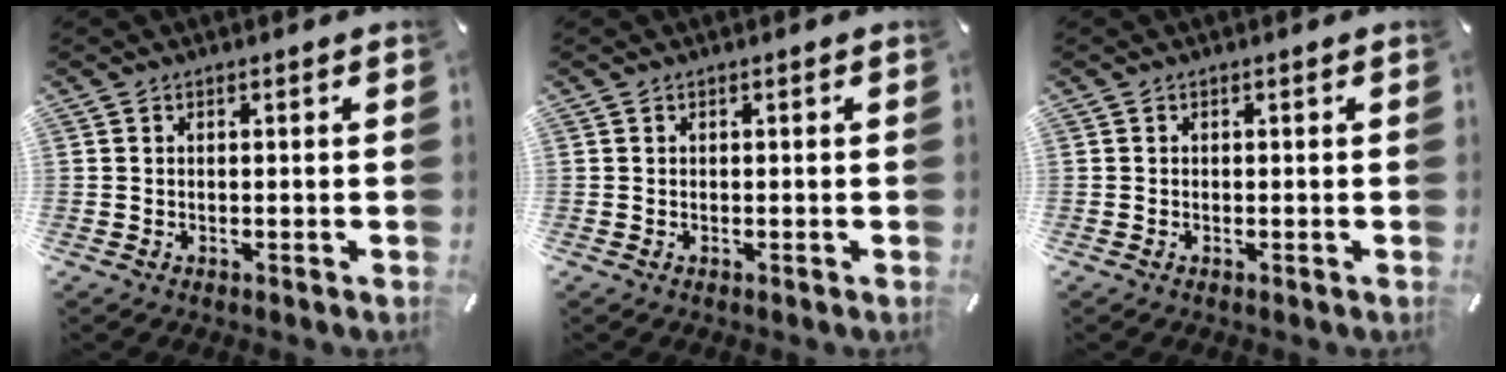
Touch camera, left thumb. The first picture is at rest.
{"total": 0.0}
{"total": 0.0}